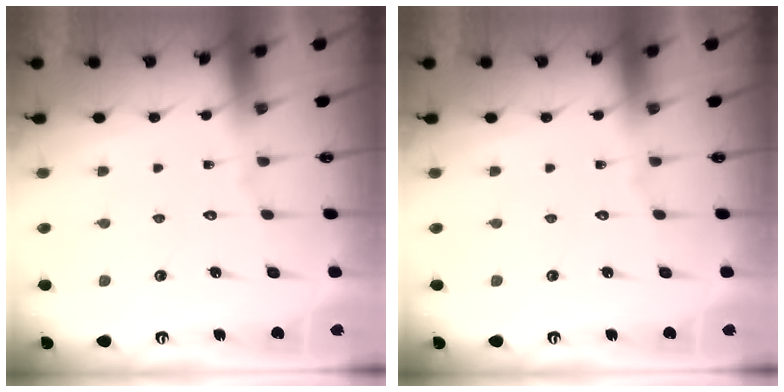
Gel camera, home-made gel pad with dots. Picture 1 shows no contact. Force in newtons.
{"total": 0.0}